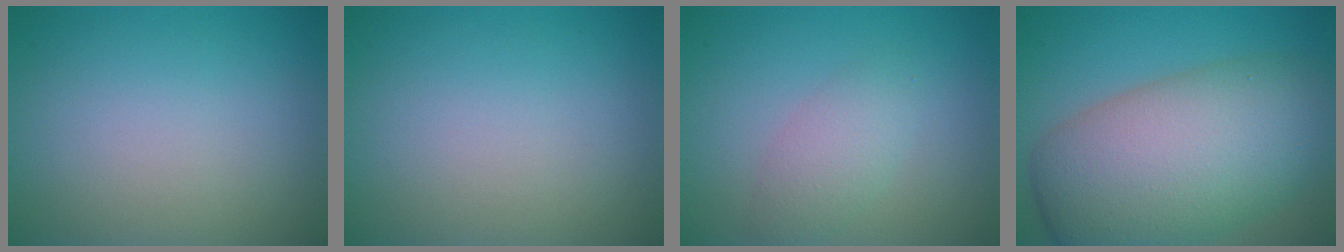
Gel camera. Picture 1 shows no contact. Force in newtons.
{"total": 0.0}
{"total": 2.4, "press": 2.4, "slide": 0.2}
{"total": 12.4, "press": 12.4, "slide": 0.3}